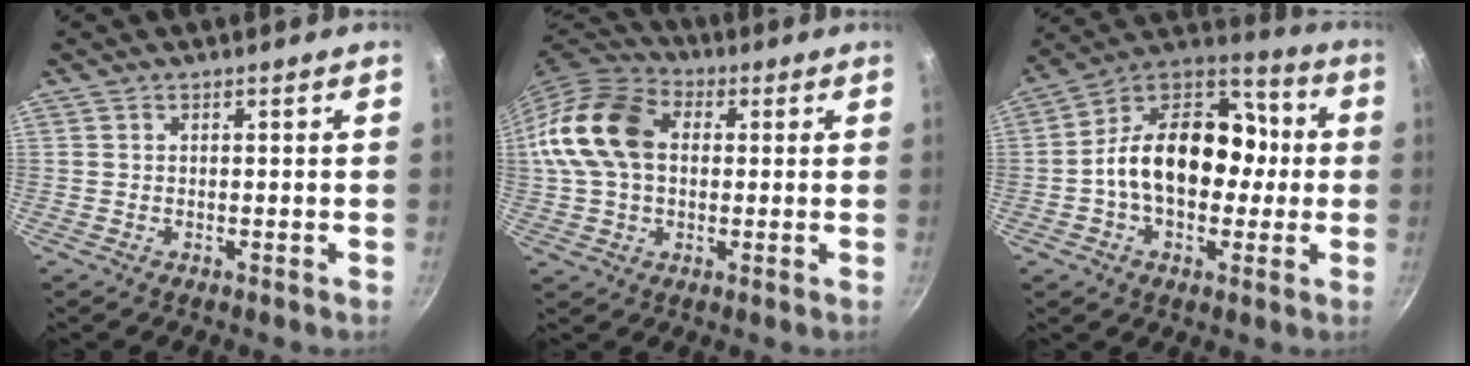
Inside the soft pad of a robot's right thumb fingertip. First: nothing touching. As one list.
[{"total": 15.7, "force": [1.9, 11.2, 10.8], "torque": [-0.191, 0.027, 0.019]}, {"total": 20.4, "force": [-0.8, 14.4, 14.4], "torque": [-0.193, 0.056, -0.032]}]